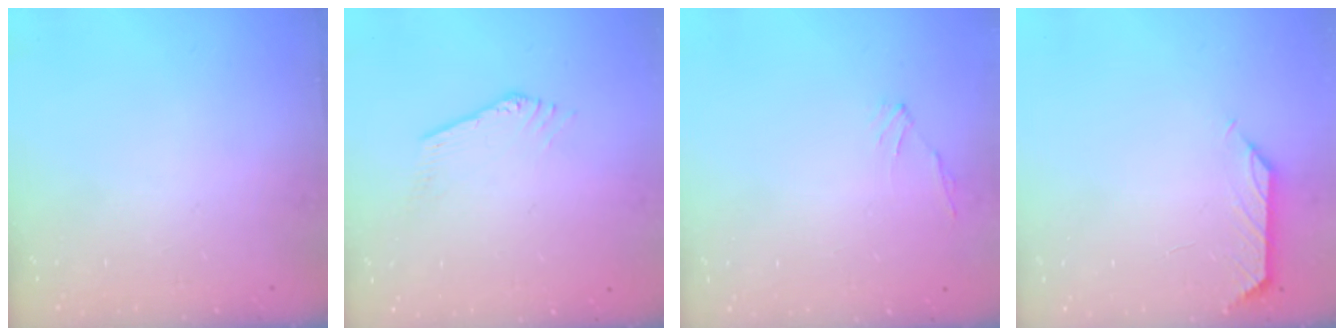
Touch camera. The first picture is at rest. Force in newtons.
{"total": 0.0}
{"total": 1.2, "press": 1.1, "slide": 0.6}
{"total": 0.5, "press": 0.3, "slide": 0.4}